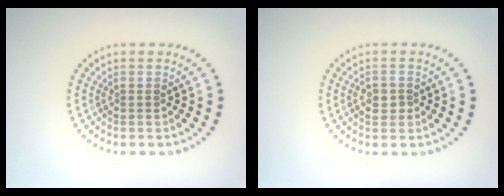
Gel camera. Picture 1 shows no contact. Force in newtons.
{"total": 1.7, "press": 1.7, "slide": 0.1}